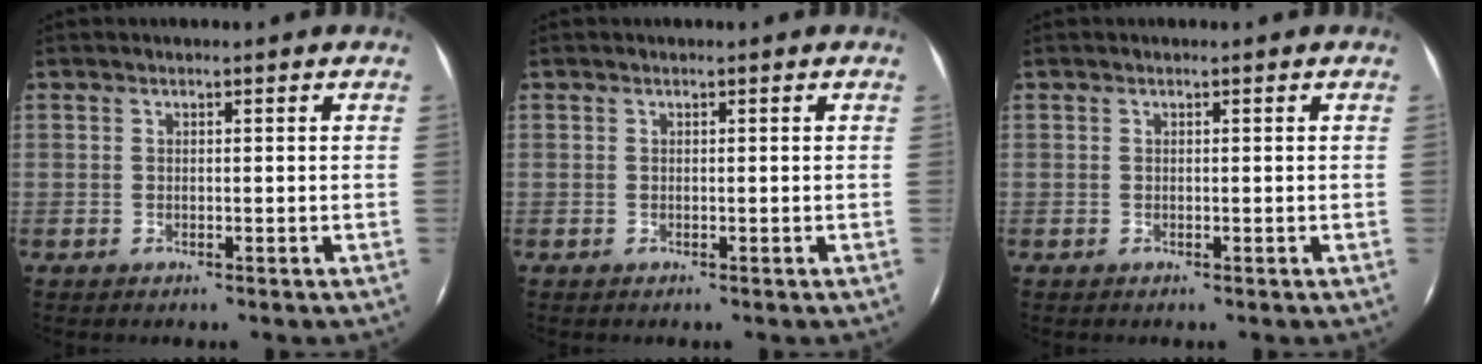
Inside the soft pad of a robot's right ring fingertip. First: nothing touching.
{"total": 0.0}
{"total": 0.0}